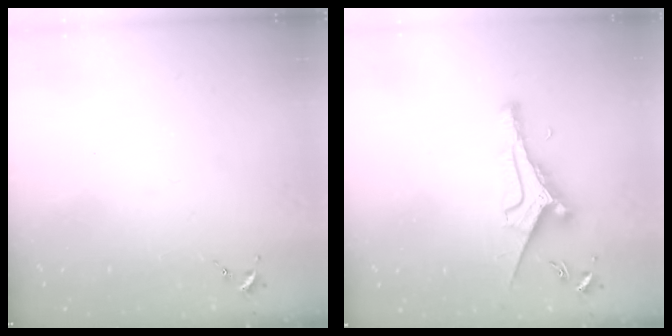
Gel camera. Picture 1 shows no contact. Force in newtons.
{"total": 9.2, "press": 9.2, "slide": 0.9}